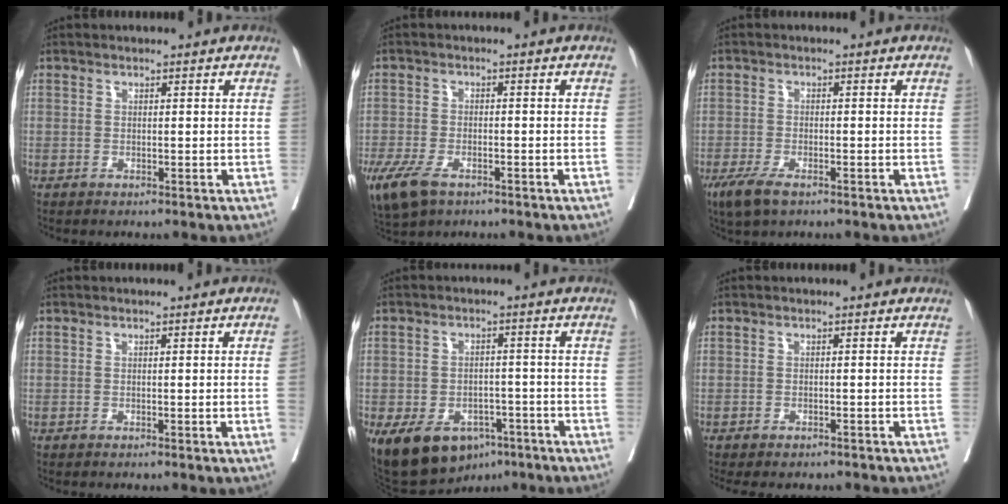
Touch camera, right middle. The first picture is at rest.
{"total": 10.1, "force": [-6.2, 4.9, 6.3], "torque": [-0.142, -0.017, -0.101]}
{"total": 4.5, "force": [-2.9, 1.4, 3.1], "torque": [-0.063, -0.009, -0.050]}
{"total": 1.6, "force": [-0.1, -0.6, 1.5], "torque": [-0.023, -0.002, 0.002]}
{"total": 12.4, "force": [-7.3, 7.6, 6.7], "torque": [-0.117, 0.007, -0.106]}
{"total": 6.1, "force": [-5.5, 1.5, 2.1], "torque": [-0.017, 0.000, -0.067]}